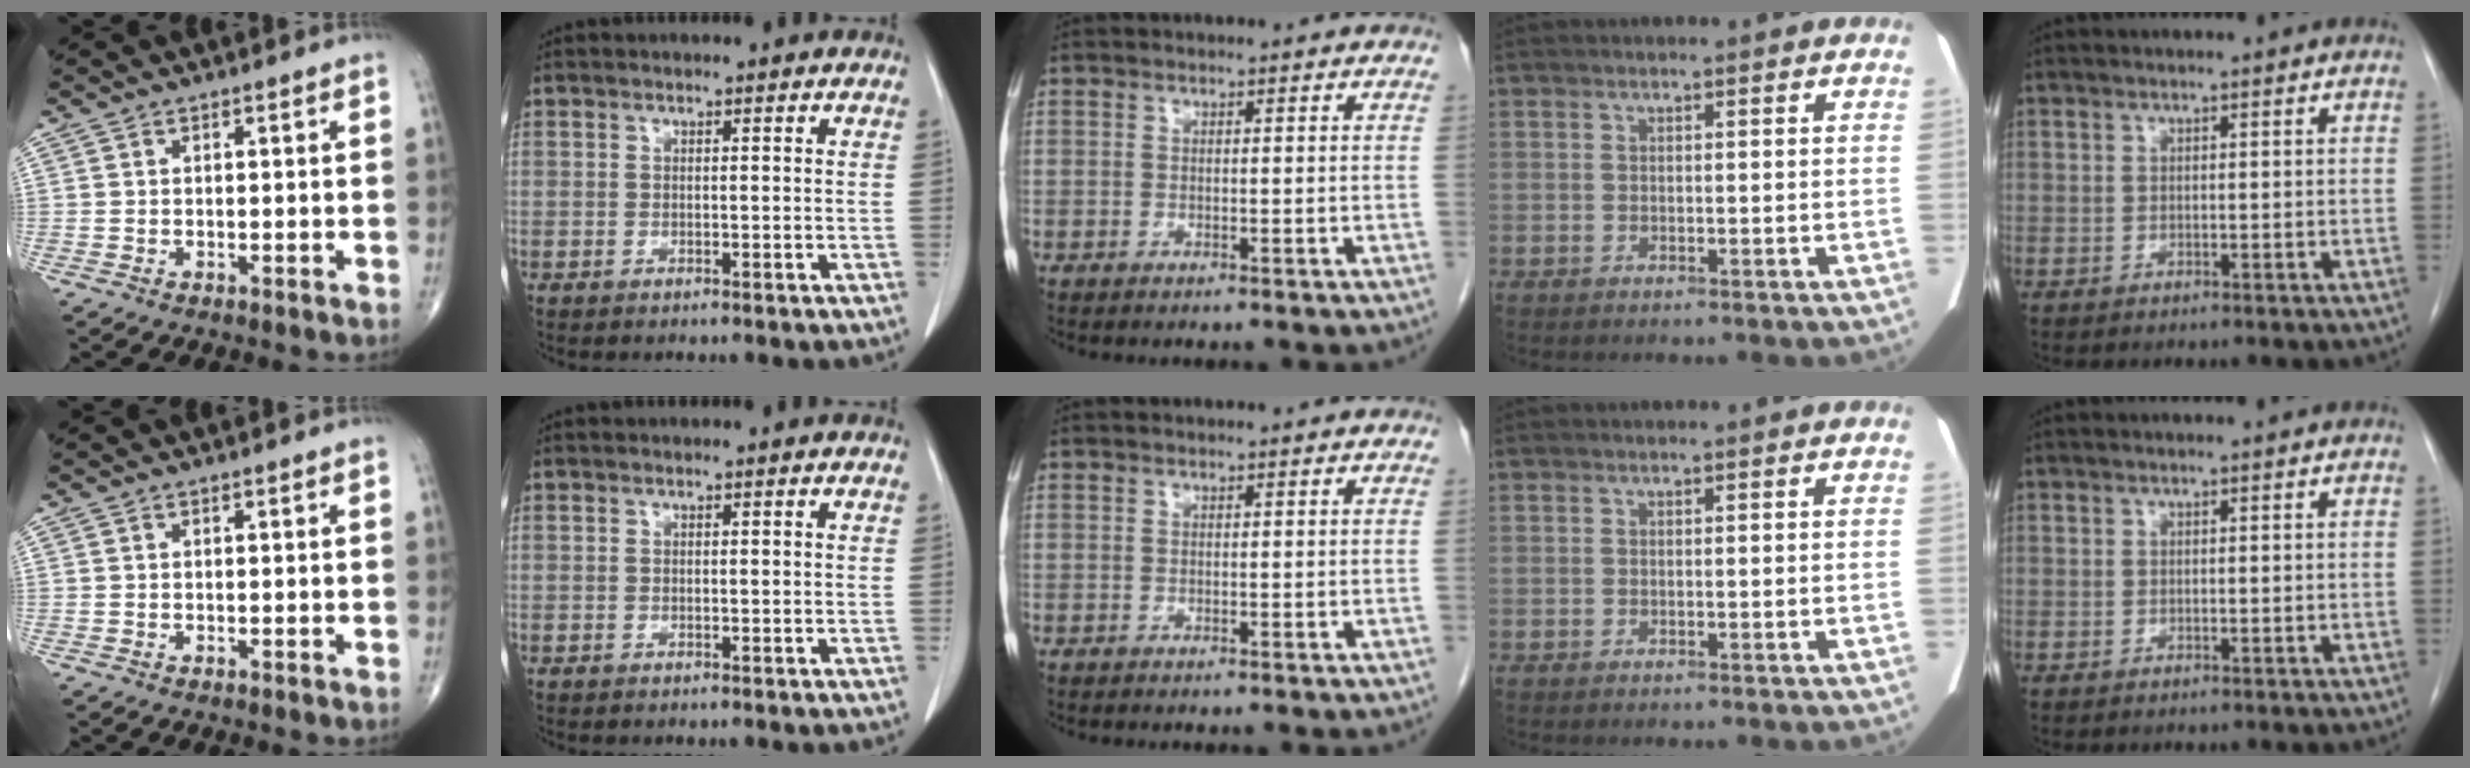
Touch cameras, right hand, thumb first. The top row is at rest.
{}